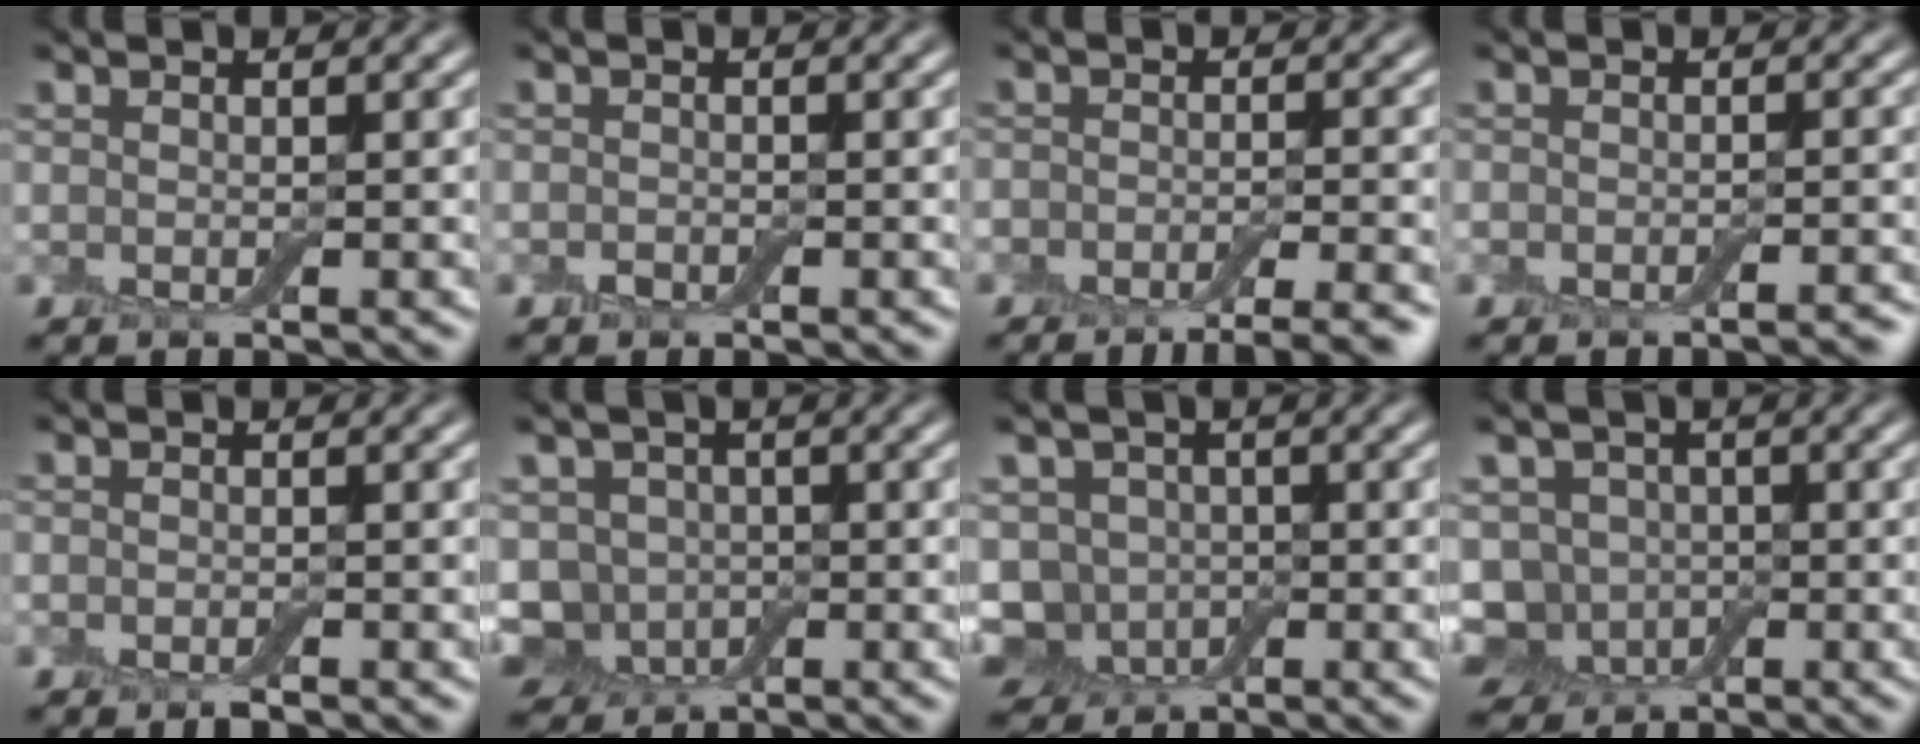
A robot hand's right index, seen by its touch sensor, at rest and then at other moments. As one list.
[{"total": 0.8, "force": [-0.4, 0.5, 0.3], "torque": [-0.006, -0.001, -0.010]}, {"total": 8.3, "force": [-6.4, 3.2, 4.0], "torque": [-0.033, -0.009, -0.074]}, {"total": 2.0, "force": [-1.7, 0.5, 0.8], "torque": [-0.007, -0.001, -0.024]}, {"total": 1.3, "force": [-0.9, 0.5, 0.7], "torque": [-0.012, -0.003, -0.017]}, {"total": 4.8, "force": [-1.4, 4.0, 2.1], "torque": [-0.031, -0.003, -0.038]}, {"total": 5.6, "force": [-1.9, 4.6, 2.6], "torque": [-0.038, 0.000, -0.046]}, {"total": 6.1, "force": [-2.3, 4.9, 2.9], "torque": [-0.039, 0.005, -0.053]}]